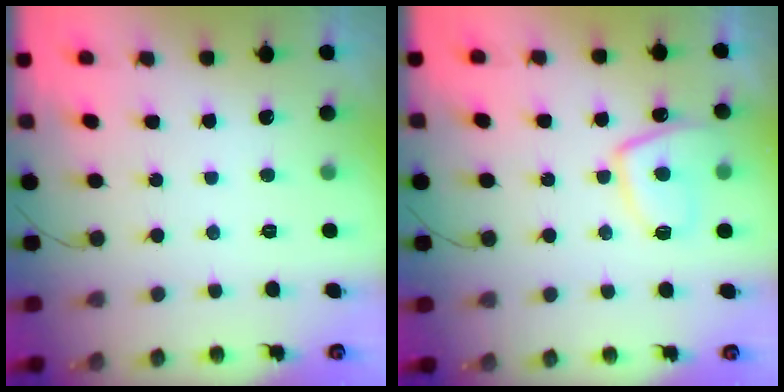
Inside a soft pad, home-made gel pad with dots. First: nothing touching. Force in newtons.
{"total": 10.0, "press": 9.9, "slide": 1.2}